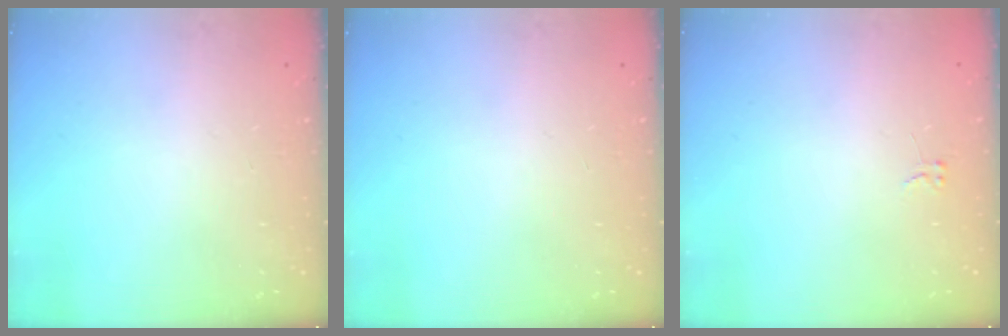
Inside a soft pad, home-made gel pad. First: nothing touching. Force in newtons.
{"total": 0.0}
{"total": 2.6, "press": 2.6, "slide": 0.3}